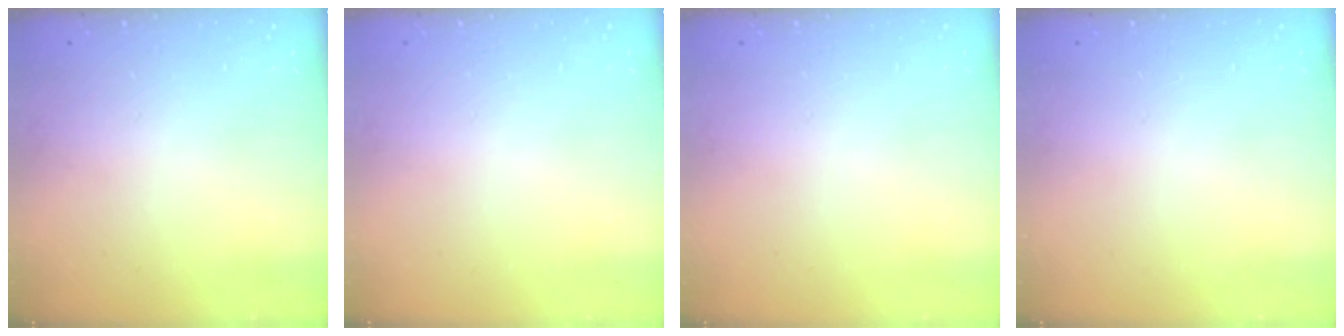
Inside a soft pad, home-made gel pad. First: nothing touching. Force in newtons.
{"total": 0.0}
{"total": 0.0}
{"total": 0.0}